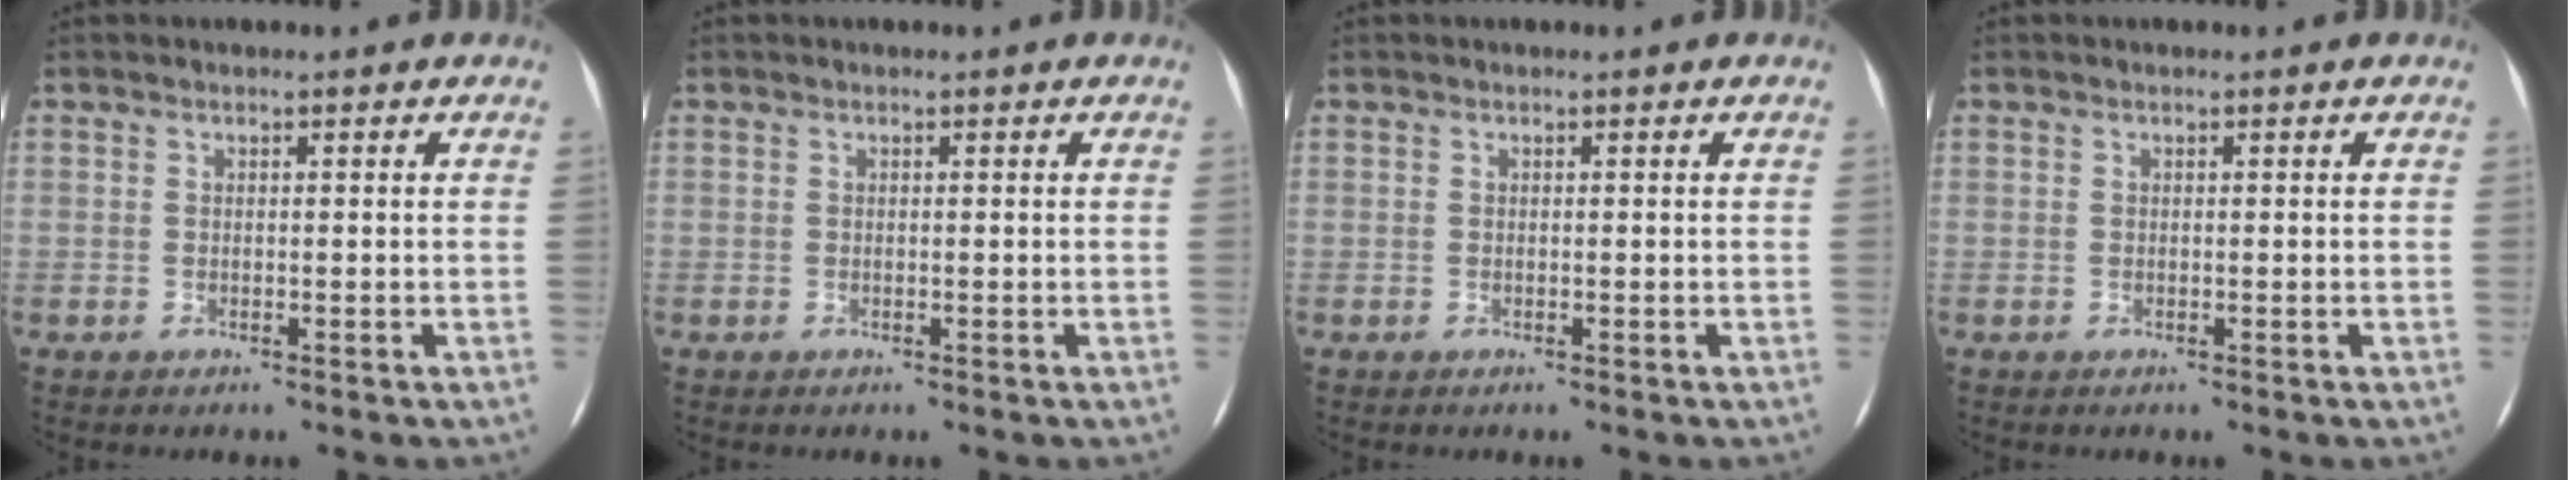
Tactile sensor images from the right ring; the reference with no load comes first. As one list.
[{"total": 0.0}, {"total": 0.0}, {"total": 0.0}]